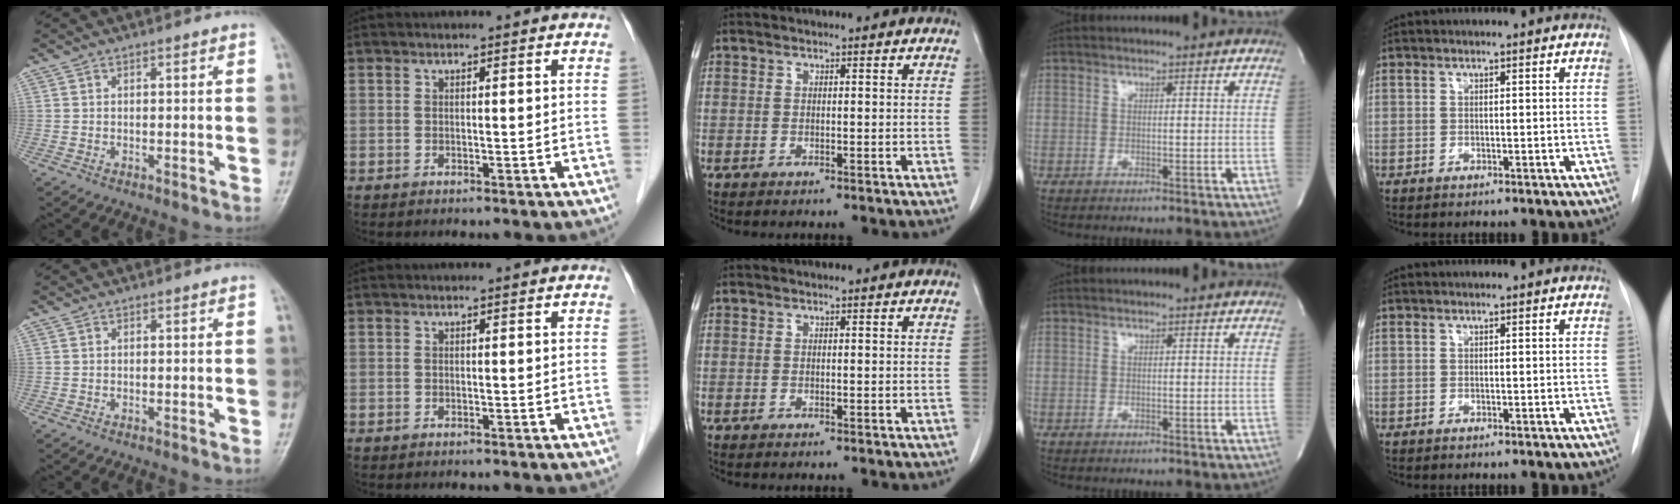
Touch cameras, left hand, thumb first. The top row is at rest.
{}